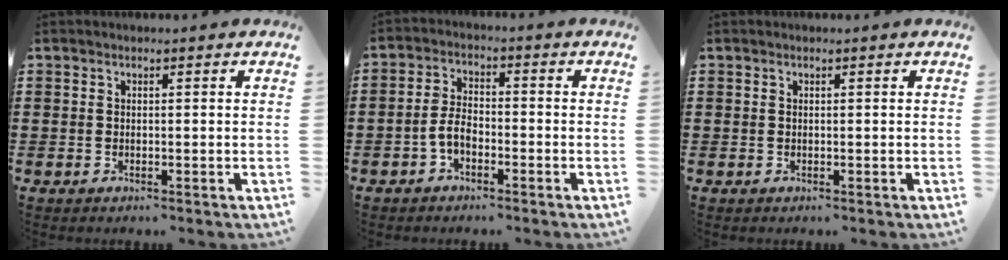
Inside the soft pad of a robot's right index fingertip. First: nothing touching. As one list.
[{"total": 4.1, "force": [-1.9, 2.0, 2.9], "torque": [-0.074, 0.000, -0.043]}, {"total": 0.0}]